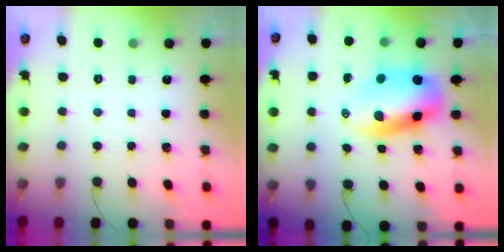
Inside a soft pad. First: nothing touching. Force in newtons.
{"total": 10.7, "press": 10.4, "slide": 2.7}